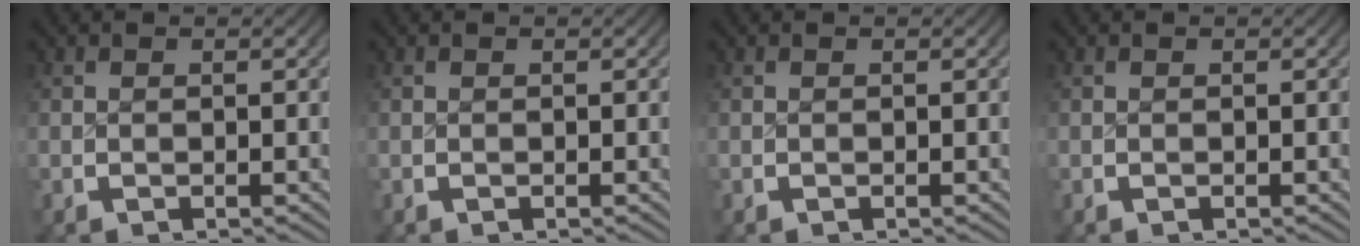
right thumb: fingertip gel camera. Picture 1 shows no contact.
{"total": 0.0}
{"total": 0.0}
{"total": 0.0}